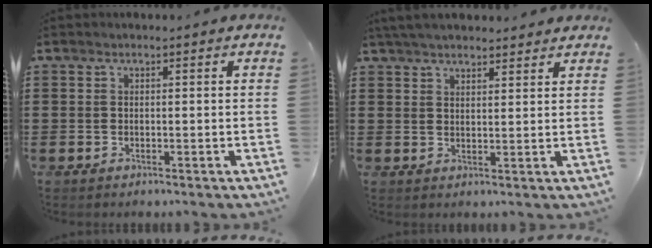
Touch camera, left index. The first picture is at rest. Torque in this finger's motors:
{"motor_torque": [1.39, 0.75, 0.90, 0.21]}